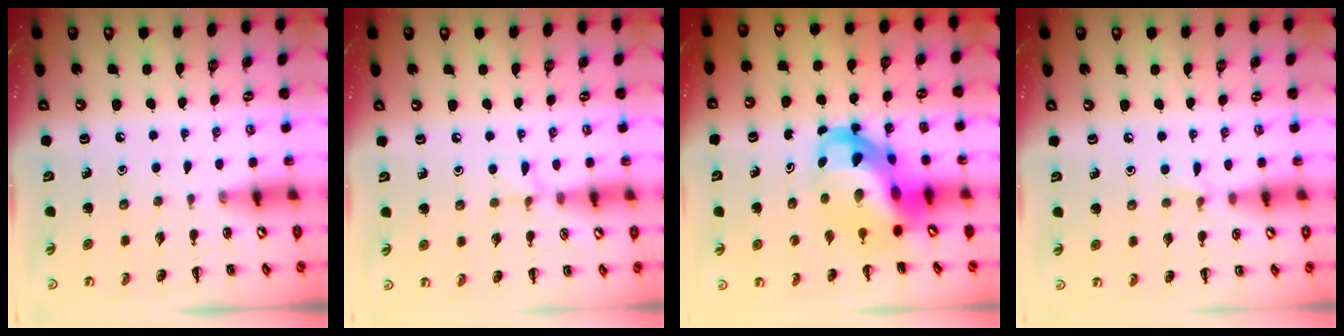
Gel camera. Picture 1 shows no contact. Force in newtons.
{"total": 4.8, "press": 4.5, "slide": 1.4}
{"total": 11.7, "press": 11.2, "slide": 3.3}
{"total": 3.9, "press": 3.7, "slide": 1.2}